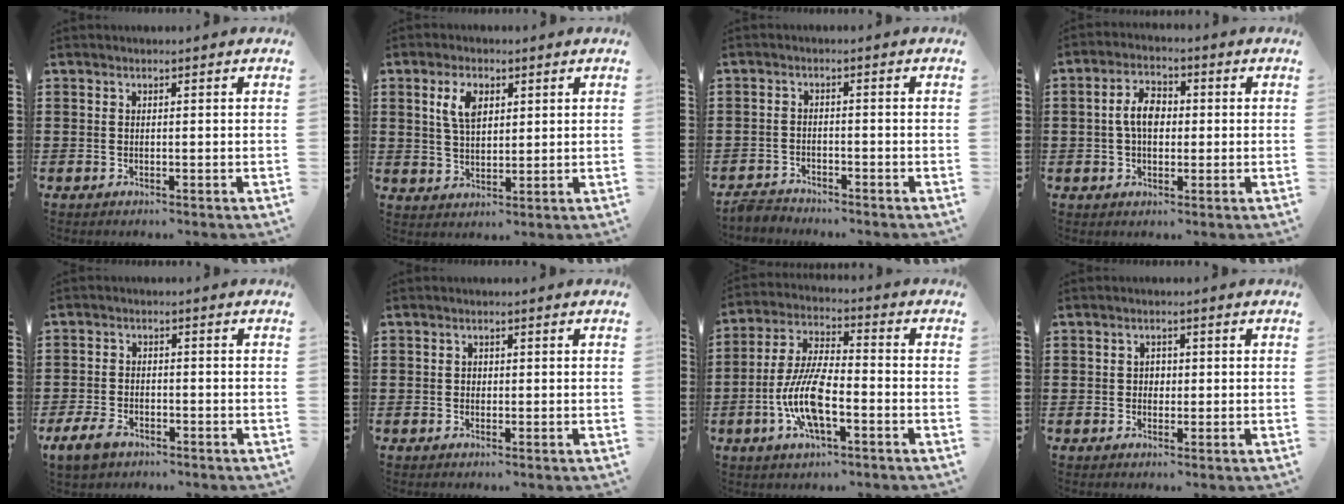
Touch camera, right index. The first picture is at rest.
{"total": 5.2, "force": [2.0, 2.7, 3.9], "torque": [-0.087, 0.013, 0.034]}
{"total": 2.6, "force": [-2.6, 0.4, -0.2], "torque": [-0.003, 0.001, -0.056]}
{"total": 5.6, "force": [0.3, 3.2, 4.6], "torque": [-0.094, 0.014, 0.002]}
{"total": 3.6, "force": [-2.4, 1.8, 1.9], "torque": [-0.053, 0.002, -0.053]}
{"total": 0.6, "force": [0.0, 0.5, 0.2], "torque": [-0.006, 0.002, -0.001]}
{"total": 10.4, "force": [-3.4, 3.6, 9.1], "torque": [-0.210, -0.009, -0.069]}
{"total": 1.4, "force": [-0.1, 1.2, 0.7], "torque": [-0.016, 0.006, -0.003]}